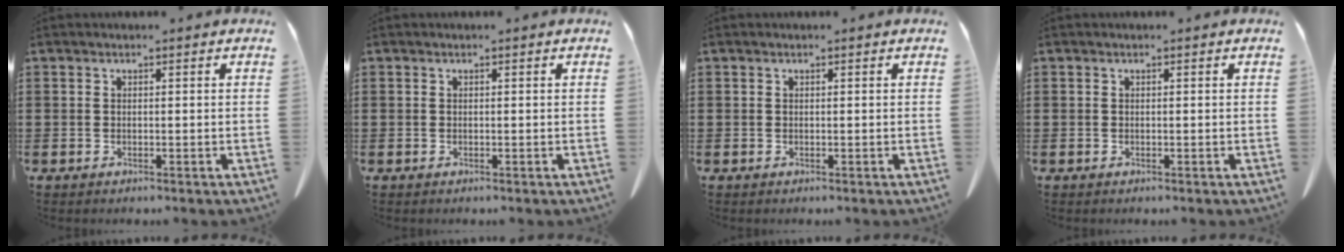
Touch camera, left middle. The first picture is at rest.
{"total": 0.0}
{"total": 0.0}
{"total": 0.0}